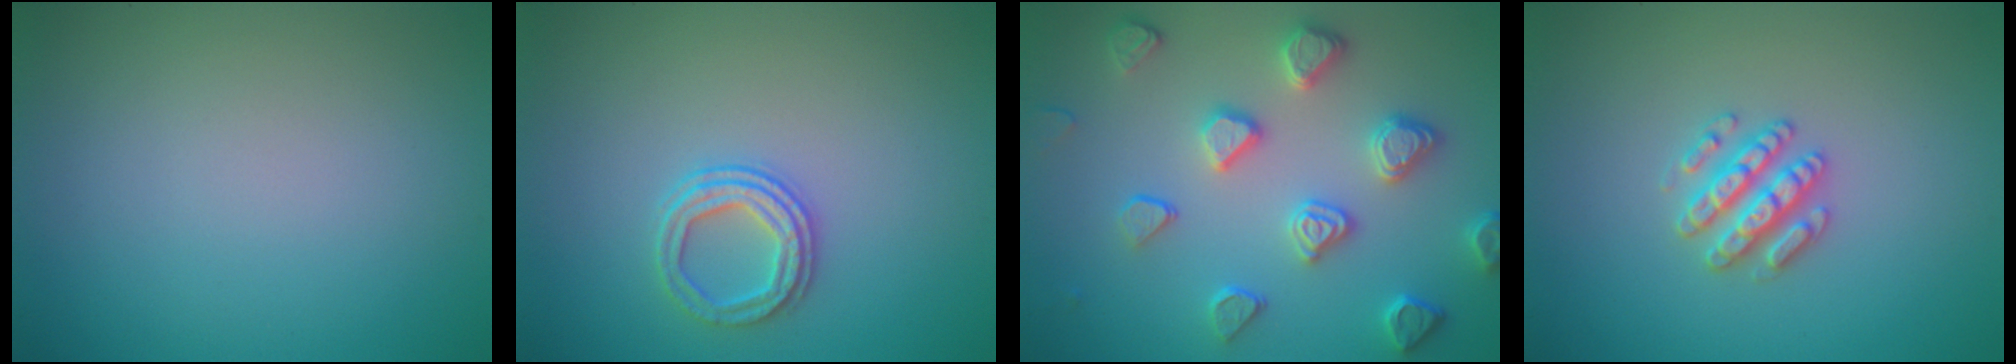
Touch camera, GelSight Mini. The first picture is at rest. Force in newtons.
{"total": 2.5, "press": 2.3, "slide": 1.0}
{"total": 4.6, "press": 4.1, "slide": 2.1}
{"total": 2.9, "press": 2.8, "slide": 0.5}